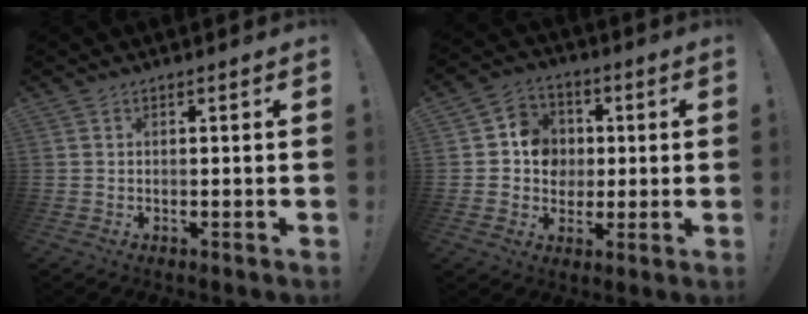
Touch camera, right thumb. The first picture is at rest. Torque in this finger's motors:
{"motor_torque": [0.41, -0.12, 0.18, 0.18, 0.08]}